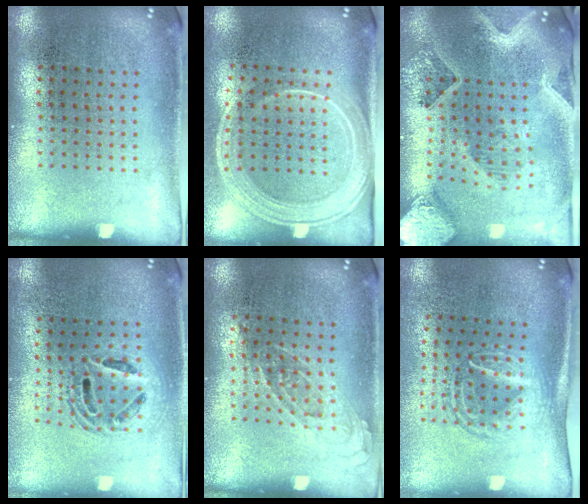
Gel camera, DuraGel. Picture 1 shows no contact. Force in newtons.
{"total": 2.1, "press": 1.8, "slide": 1.1}
{"total": 3.3, "press": 2.7, "slide": 1.9}
{"total": 1.5, "press": 1.3, "slide": 0.8}
{"total": 0.7, "press": 0.7, "slide": 0.3}
{"total": 1.6, "press": 1.3, "slide": 1.0}